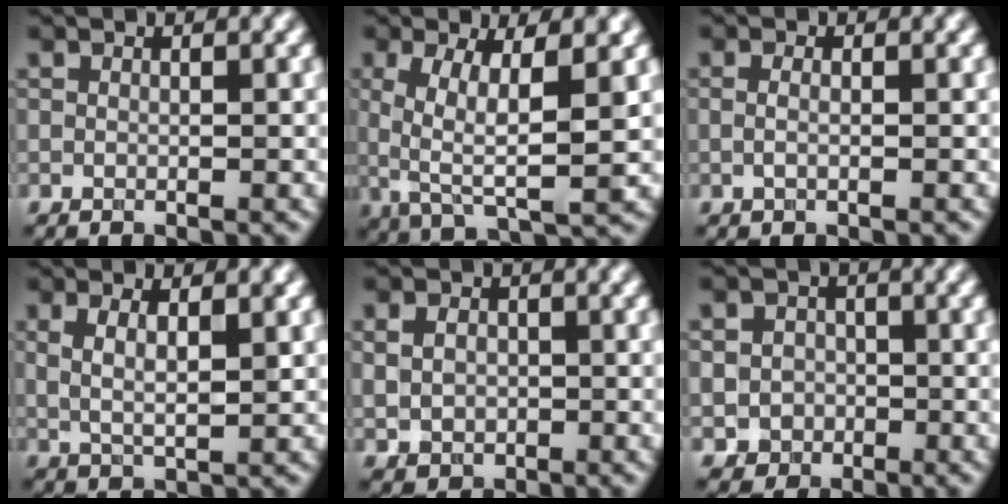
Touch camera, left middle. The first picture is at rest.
{"total": 7.0, "force": [0.4, 2.3, 6.6], "torque": [-0.131, -0.003, 0.007]}
{"total": 1.1, "force": [0.1, 0.4, 1.0], "torque": [-0.016, -0.011, -0.005]}
{"total": 3.2, "force": [1.0, 1.0, 2.8], "torque": [-0.053, -0.004, 0.020]}
{"total": 2.7, "force": [0.1, 2.2, 1.5], "torque": [-0.030, -0.003, 0.002]}
{"total": 3.1, "force": [-0.7, 2.9, 0.8], "torque": [0.009, -0.001, -0.019]}